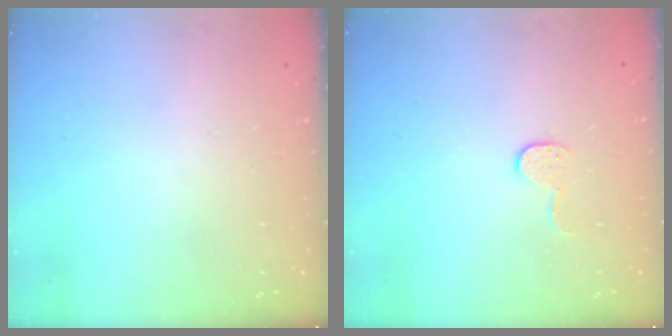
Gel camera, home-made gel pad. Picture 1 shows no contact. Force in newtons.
{"total": 5.7, "press": 5.7, "slide": 0.3}